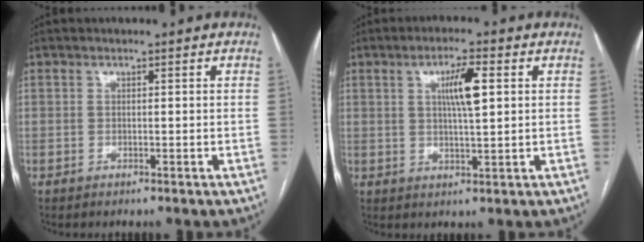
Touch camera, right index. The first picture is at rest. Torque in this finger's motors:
{"motor_torque": [0.44, -0.12, 0.30, 0.08]}